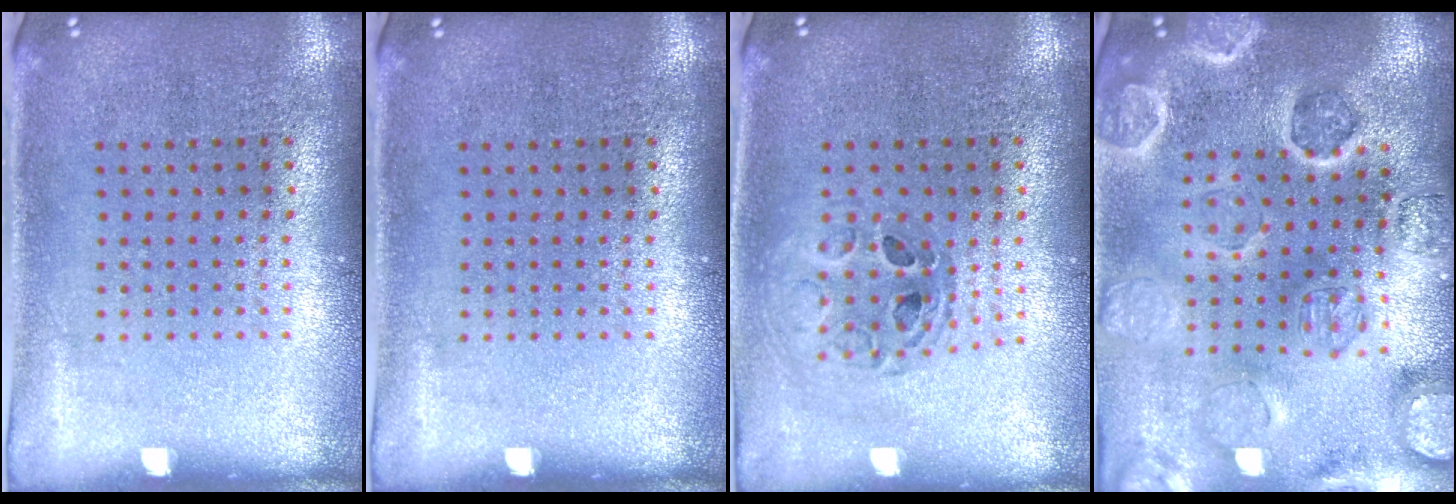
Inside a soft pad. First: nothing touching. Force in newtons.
{"total": 0.0}
{"total": 0.7, "press": 0.7, "slide": 0.2}
{"total": 2.9, "press": 2.9, "slide": 0.3}